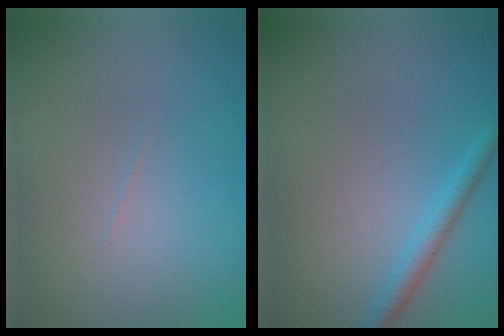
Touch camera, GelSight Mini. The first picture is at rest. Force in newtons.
{"total": 1.9, "press": 1.9, "slide": 0.1}